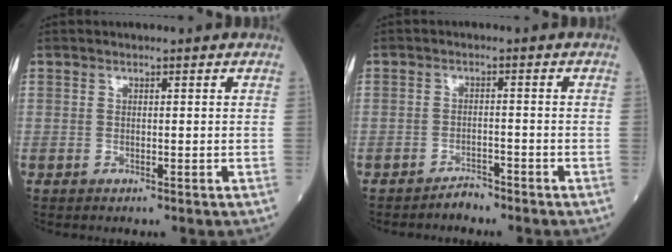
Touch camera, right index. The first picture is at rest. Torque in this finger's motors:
{"motor_torque": [0.22, -0.23, 0.11, 0.02]}